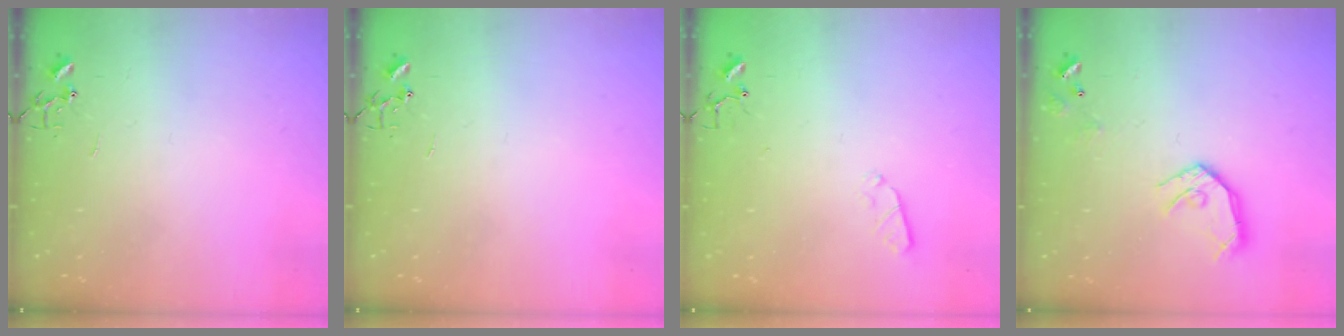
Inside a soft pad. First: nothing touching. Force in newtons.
{"total": 0.0}
{"total": 2.9, "press": 2.8, "slide": 0.5}
{"total": 11.7, "press": 11.6, "slide": 1.2}